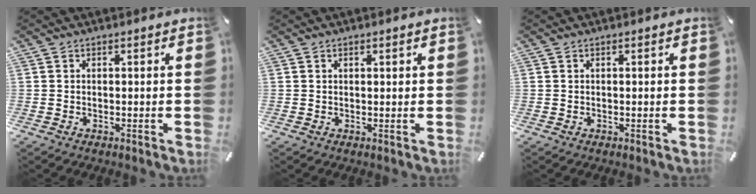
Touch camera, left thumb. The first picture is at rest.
{"total": 0.5, "force": [0.3, 0.2, 0.4], "torque": [-0.007, 0.001, 0.006]}
{"total": 0.0}